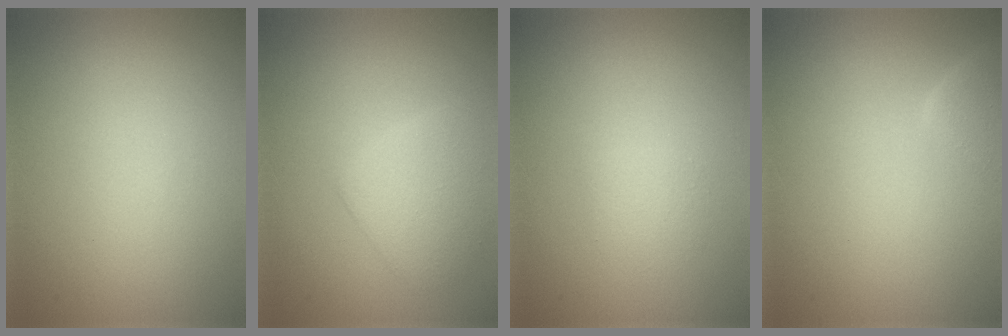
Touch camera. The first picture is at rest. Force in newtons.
{"total": 2.6, "press": 2.6, "slide": 0.0}
{"total": 1.0, "press": 1.0, "slide": 0.1}
{"total": 2.9, "press": 2.8, "slide": 0.3}